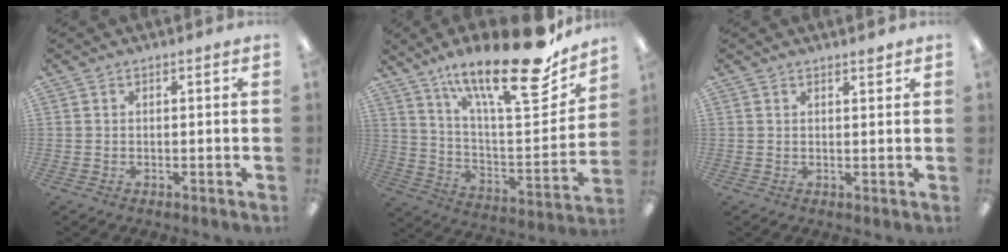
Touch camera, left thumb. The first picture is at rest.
{"total": 23.8, "force": [17.4, 5.5, 15.4], "torque": [-0.239, -0.124, 0.281]}
{"total": 1.5, "force": [1.4, 0.3, 0.5], "torque": [-0.003, -0.005, 0.024]}